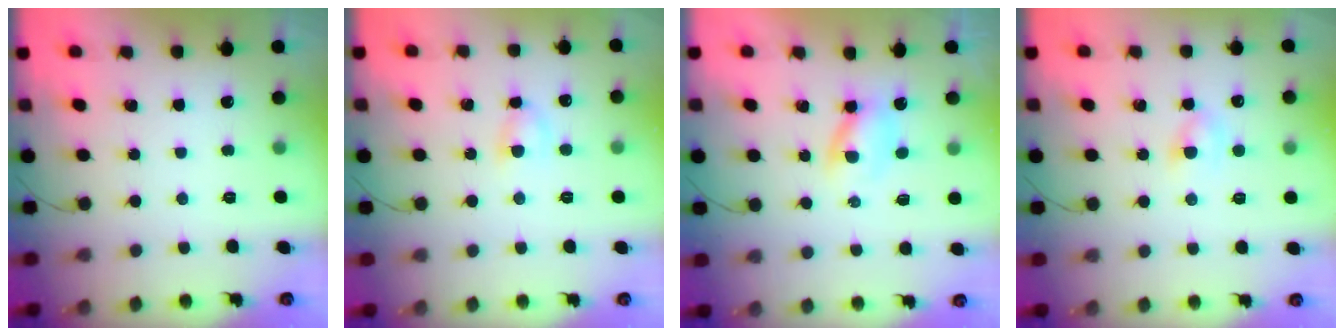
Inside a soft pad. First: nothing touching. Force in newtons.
{"total": 4.5, "press": 4.2, "slide": 1.7}
{"total": 2.5, "press": 2.2, "slide": 1.2}
{"total": 2.2, "press": 2.1, "slide": 0.9}